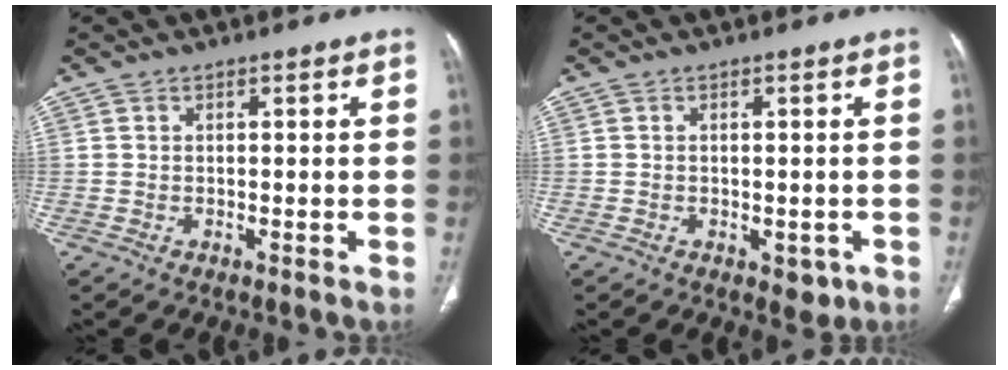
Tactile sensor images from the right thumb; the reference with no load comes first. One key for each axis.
{"total": 2.6, "fx": -0.9, "fy": 1.7, "fz": 1.8, "tx": -0.007, "ty": -0.001, "tz": -0.004}